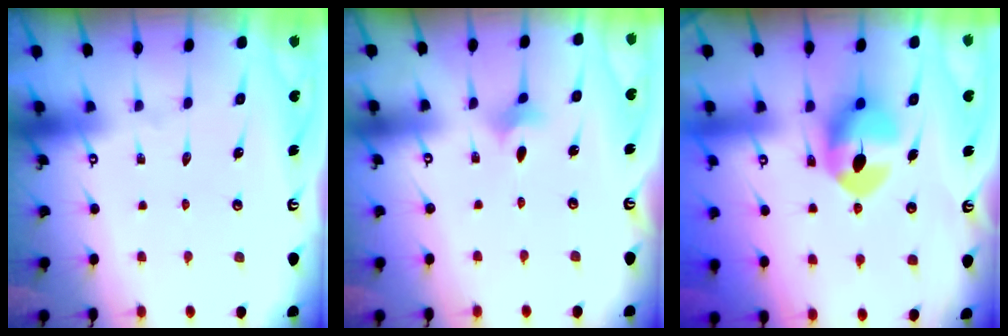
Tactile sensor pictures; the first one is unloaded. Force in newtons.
{"total": 2.8, "press": 2.7, "slide": 0.6}
{"total": 9.6, "press": 9.5, "slide": 1.4}